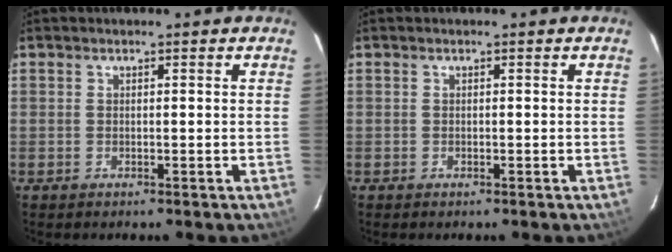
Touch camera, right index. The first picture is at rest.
{"total": 0.0}